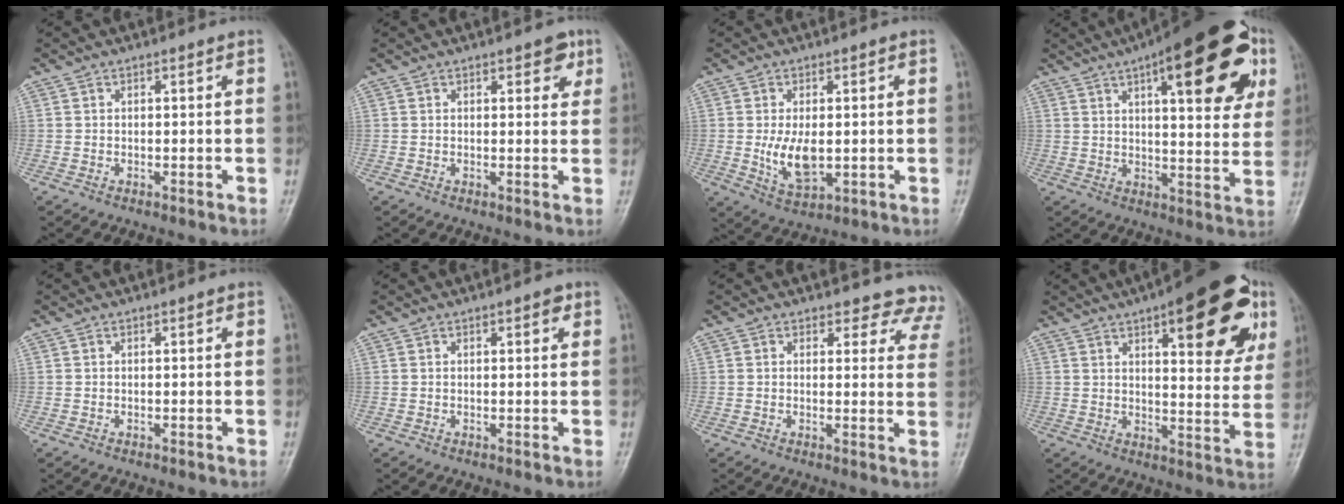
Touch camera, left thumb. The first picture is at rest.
{"total": 3.5, "force": [1.8, 1.8, 2.5], "torque": [-0.011, -0.004, 0.016]}
{"total": 7.4, "force": [-0.4, 4.1, 6.2], "torque": [-0.107, -0.011, 0.002]}
{"total": 25.0, "force": [10.9, 8.5, 20.9], "torque": [-0.261, -0.008, 0.147]}
{"total": 0.0}
{"total": 1.8, "force": [0.9, 0.7, 1.4], "torque": [-0.013, -0.001, 0.008]}
{"total": 8.8, "force": [8.0, 3.7, -0.1], "torque": [0.063, -0.042, 0.053]}
{"total": 21.4, "force": [9.9, 7.7, 17.4], "torque": [-0.192, -0.020, 0.130]}